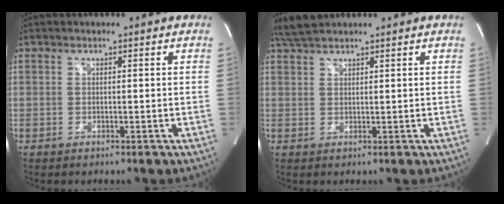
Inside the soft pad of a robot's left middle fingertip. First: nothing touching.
{"total": 3.5, "force": [3.2, 0.4, 1.3], "torque": [-0.040, 0.016, 0.066]}